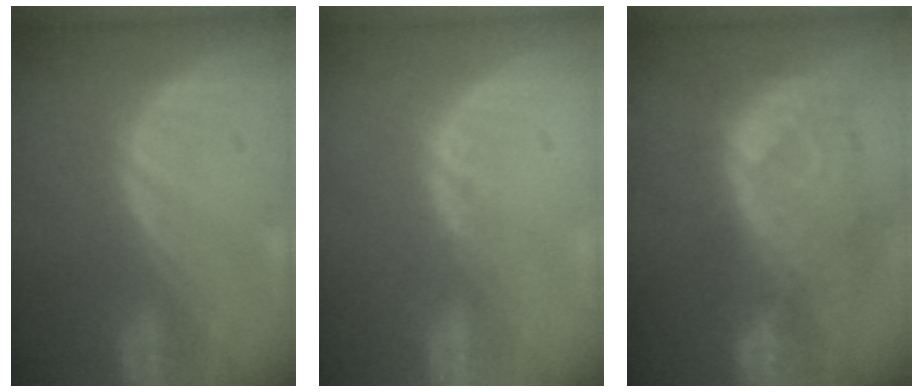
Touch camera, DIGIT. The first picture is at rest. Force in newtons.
{"total": 1.8, "press": 1.5, "slide": 1.0}
{"total": 10.8, "press": 9.6, "slide": 4.9}